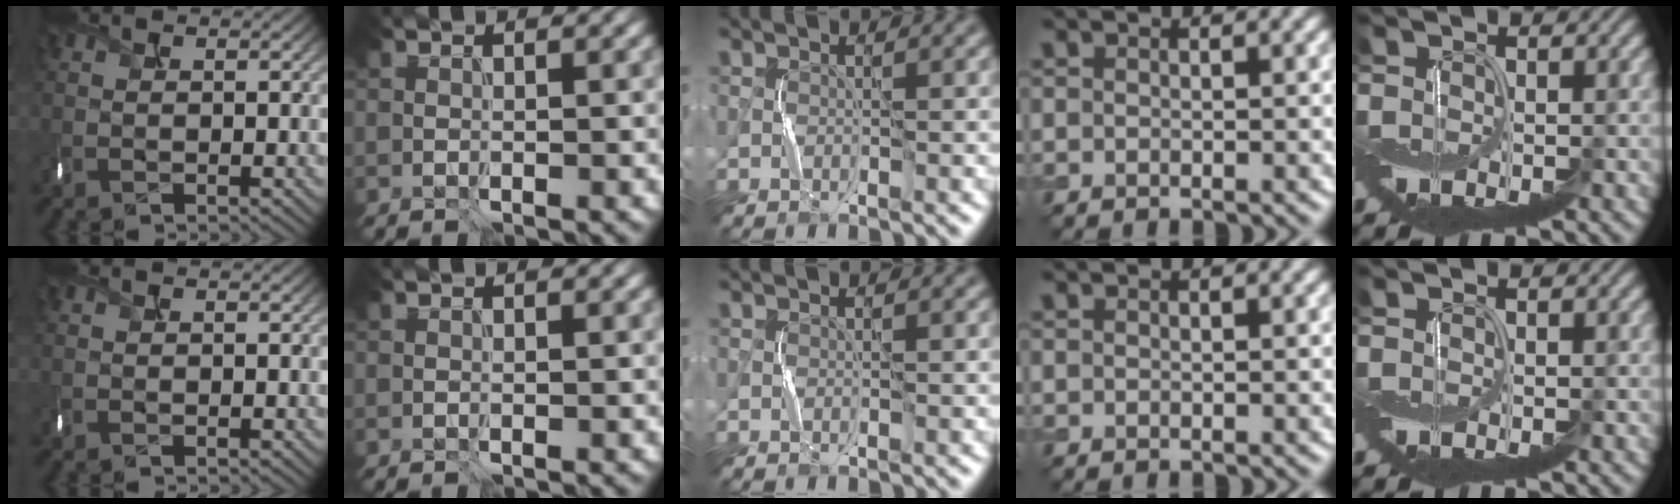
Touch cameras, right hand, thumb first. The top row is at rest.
{}